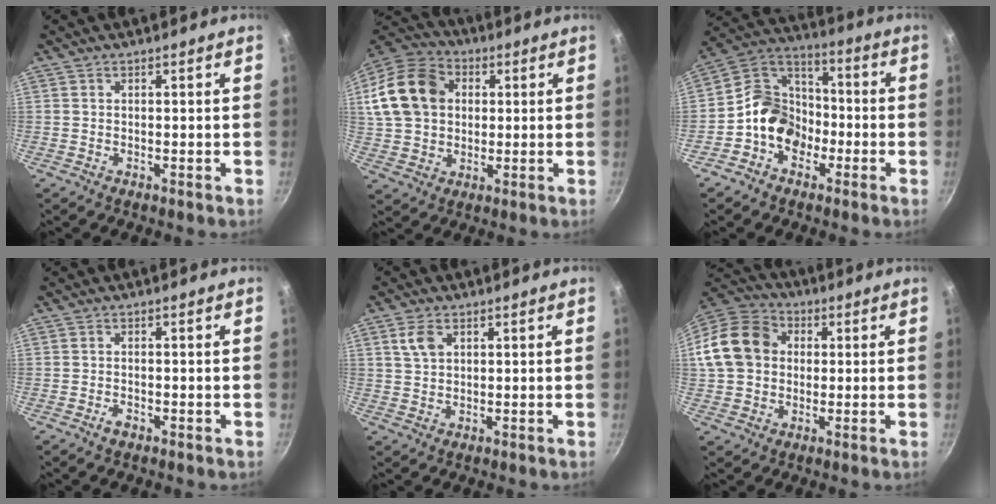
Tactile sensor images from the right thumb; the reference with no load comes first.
{"total": 17.4, "force": [3.3, 13.4, 10.6], "torque": [-0.193, 0.026, 0.051]}
{"total": 12.4, "force": [-3.9, 10.0, 6.2], "torque": [-0.065, 0.054, -0.090]}
{"total": 1.7, "force": [-1.0, 0.8, 1.1], "torque": [-0.021, 0.008, -0.019]}
{"total": 4.0, "force": [1.6, 2.6, 2.6], "torque": [-0.043, 0.000, 0.032]}
{"total": 15.1, "force": [1.7, 12.4, 8.4], "torque": [-0.142, 0.034, 0.015]}